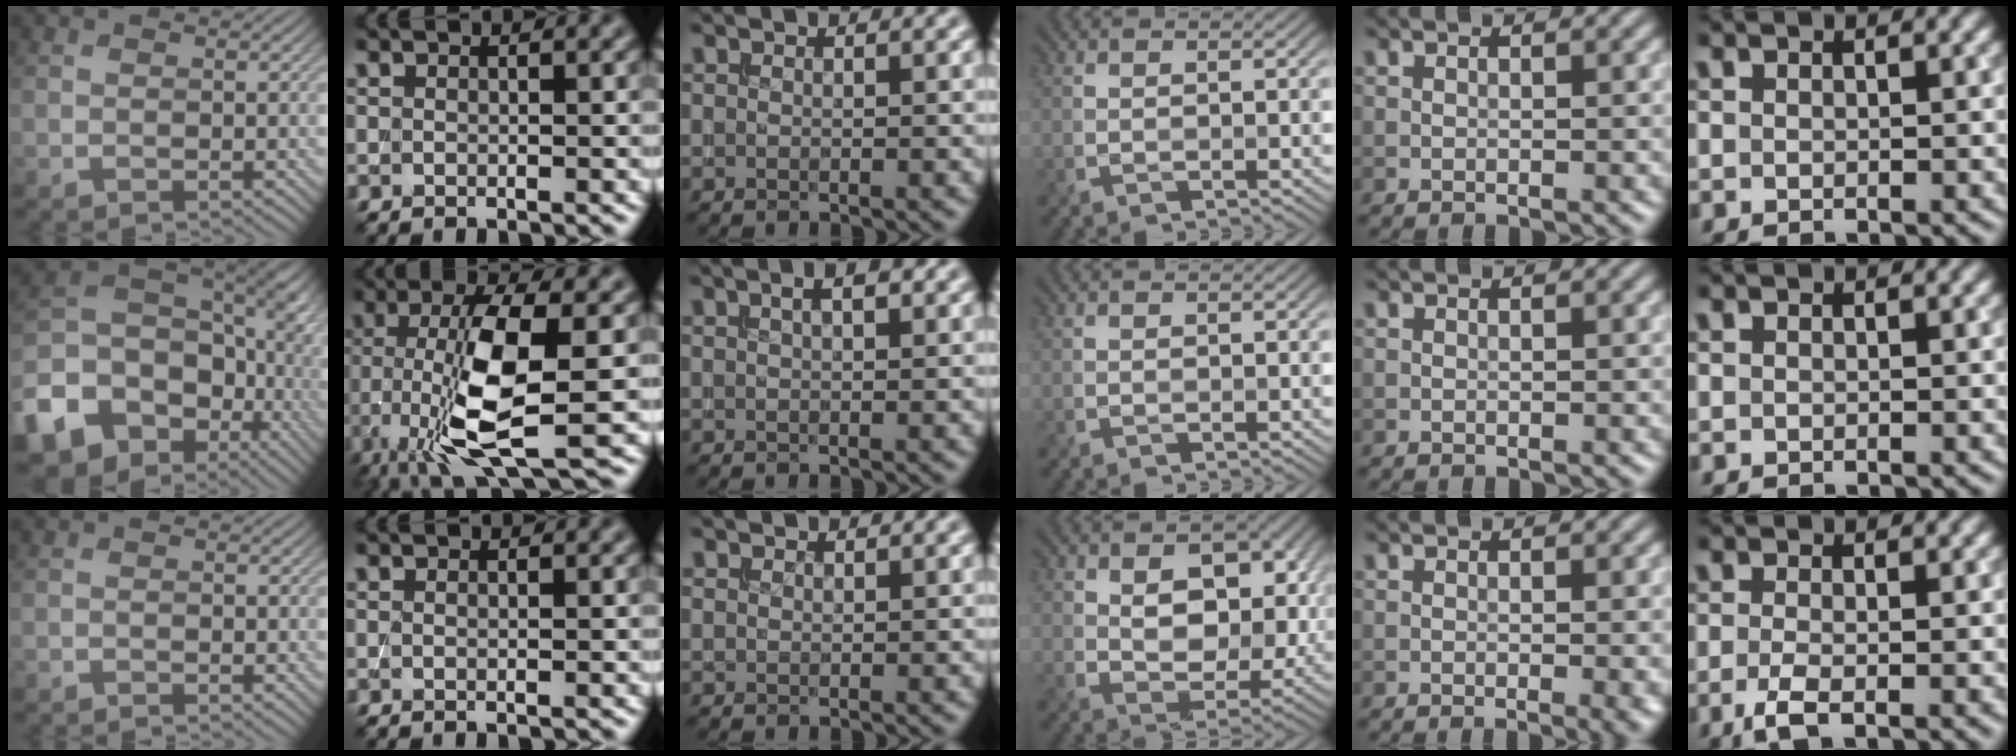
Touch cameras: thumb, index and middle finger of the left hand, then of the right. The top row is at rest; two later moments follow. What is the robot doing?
{"motion": "extract", "object": "backpack"}